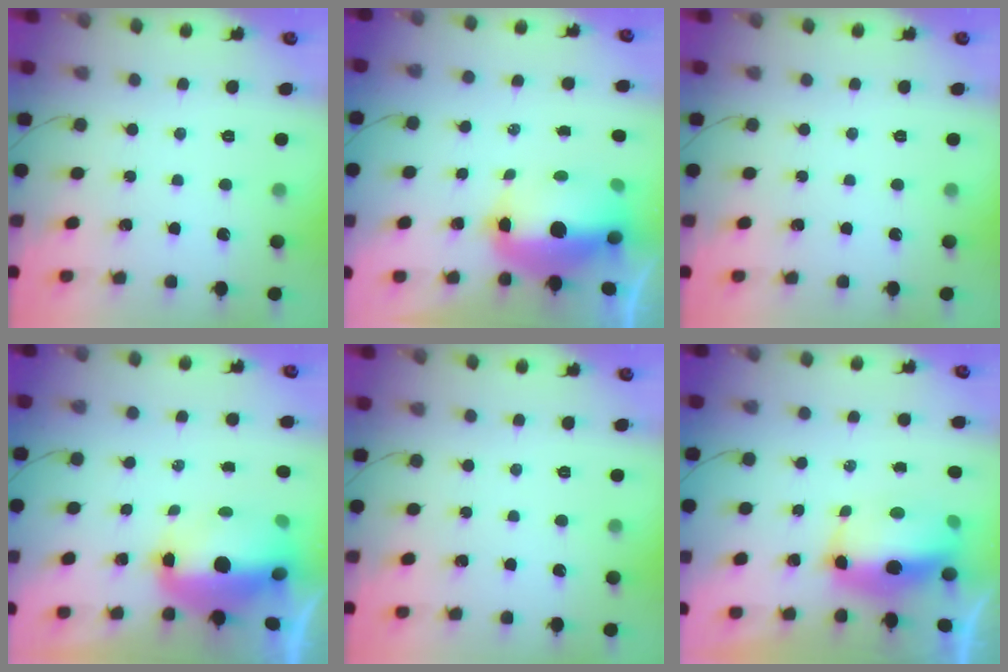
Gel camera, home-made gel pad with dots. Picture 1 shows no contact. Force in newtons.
{"total": 14.3, "press": 13.9, "slide": 3.2}
{"total": 0.0}
{"total": 10.8, "press": 10.3, "slide": 3.4}
{"total": 0.0}
{"total": 10.2, "press": 9.9, "slide": 2.2}